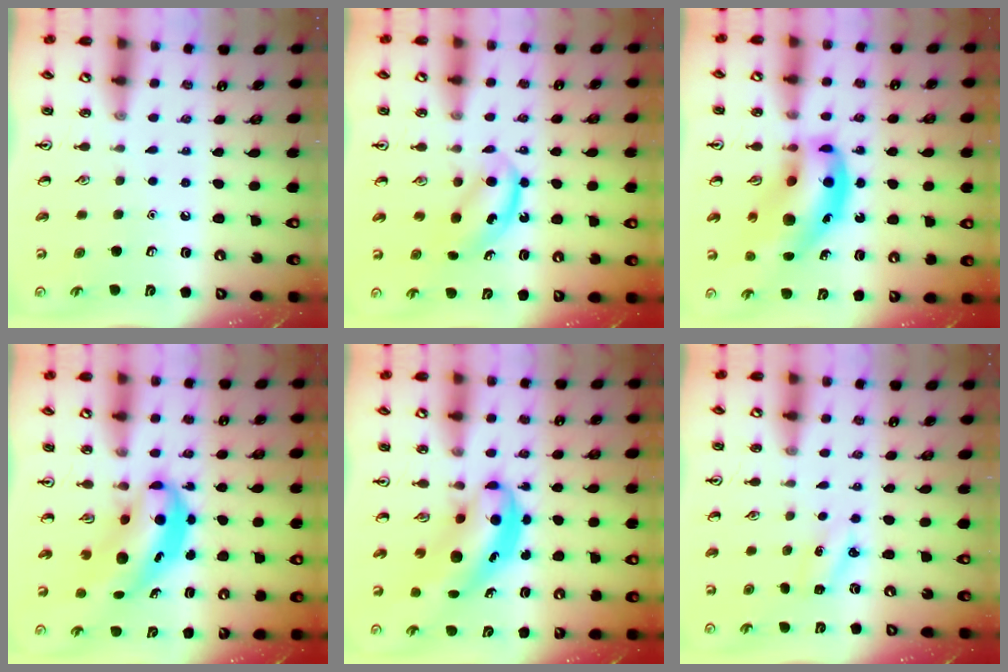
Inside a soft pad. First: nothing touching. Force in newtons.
{"total": 5.4, "press": 5.4, "slide": 0.8}
{"total": 16.7, "press": 16.2, "slide": 4.4}
{"total": 6.3, "press": 6.1, "slide": 1.6}
{"total": 6.9, "press": 6.8, "slide": 1.2}
{"total": 2.9, "press": 2.7, "slide": 0.9}